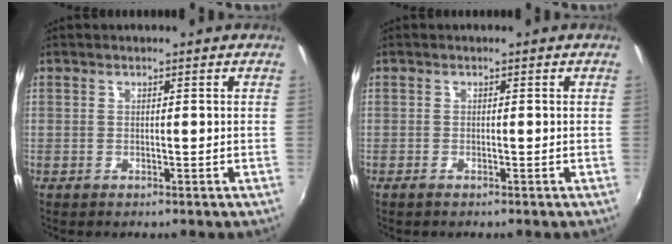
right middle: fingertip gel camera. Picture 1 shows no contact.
{"total": 0.9, "force": [-0.7, 0.1, 0.5], "torque": [-0.012, -0.003, -0.015]}